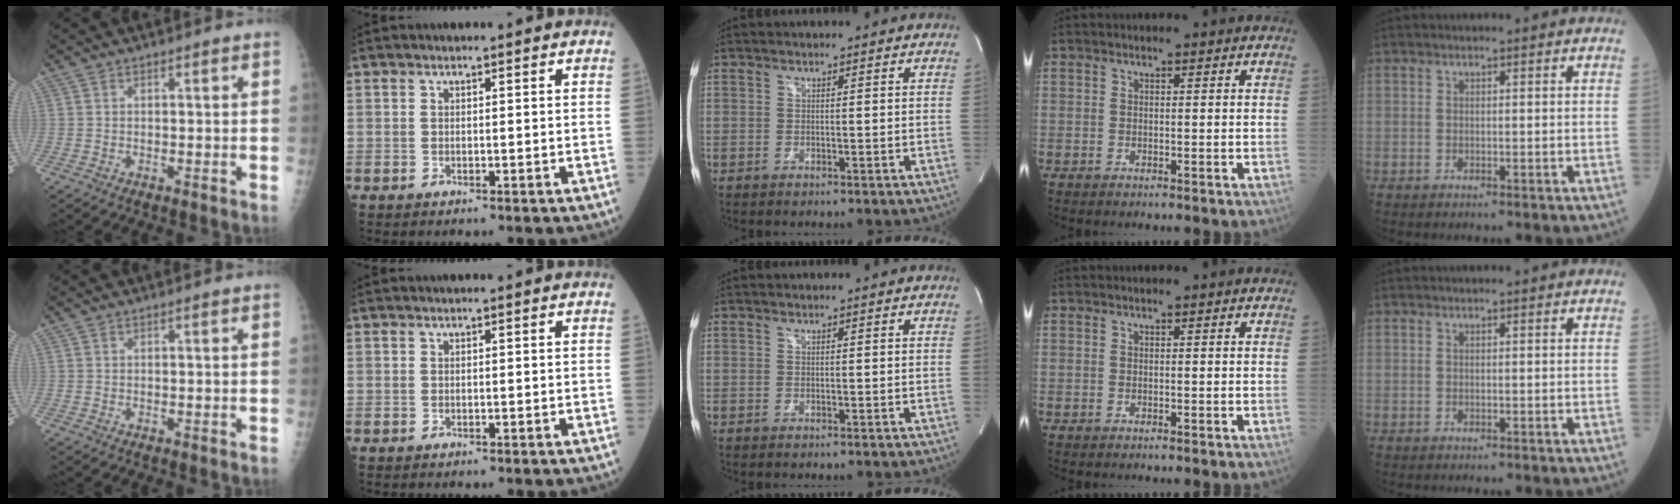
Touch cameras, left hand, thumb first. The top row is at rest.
{}